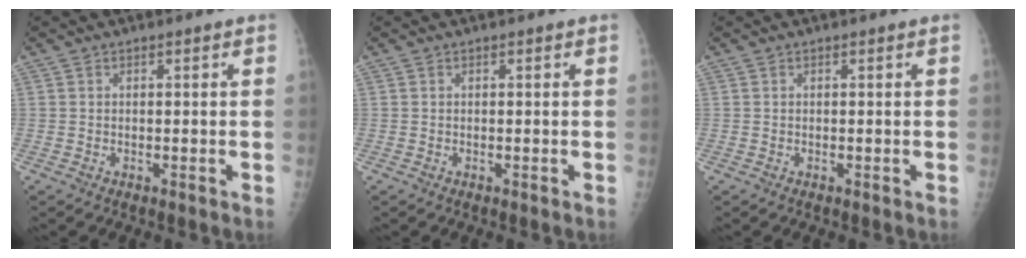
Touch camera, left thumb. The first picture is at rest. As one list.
[{"total": 0.0}, {"total": 0.0}]